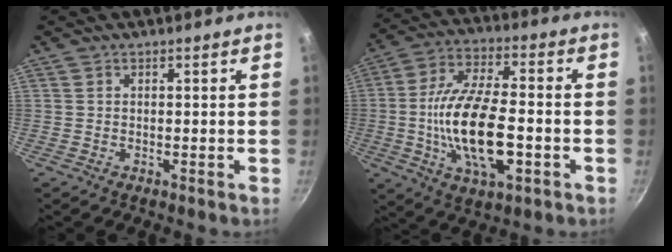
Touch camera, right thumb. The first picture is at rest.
{"total": 18.1, "force": [-3.7, 7.9, 15.9], "torque": [-0.291, 0.020, -0.068]}